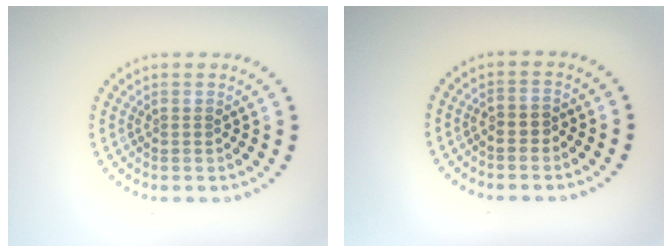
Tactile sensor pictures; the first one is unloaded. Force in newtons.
{"total": 0.9, "press": 0.8, "slide": 0.5}